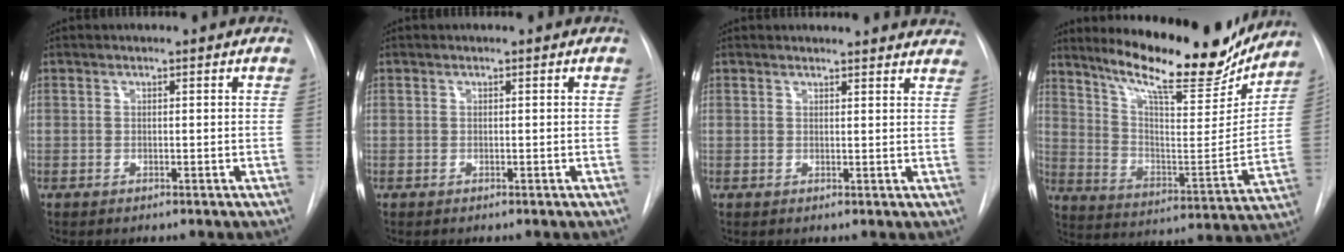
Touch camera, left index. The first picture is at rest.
{"total": 0.0}
{"total": 12.9, "force": [12.5, 2.1, 2.0], "torque": [0.000, -0.024, 0.117]}
{"total": 19.9, "force": [17.3, 3.4, 9.3], "torque": [-0.148, -0.041, 0.262]}